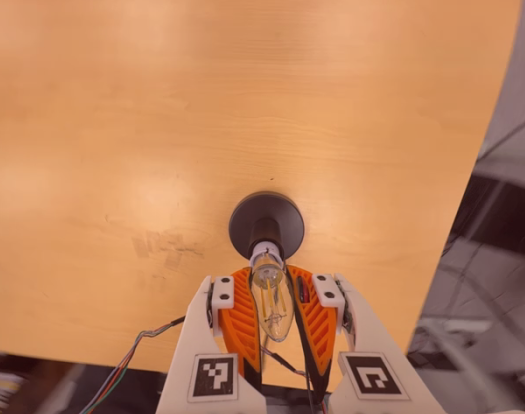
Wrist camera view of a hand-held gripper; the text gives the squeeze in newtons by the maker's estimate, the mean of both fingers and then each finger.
{"total": 25.5, "left": 25.7, "right": 25.3}